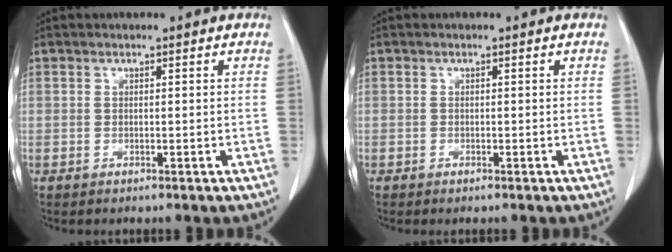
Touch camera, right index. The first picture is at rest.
{"total": 0.0}